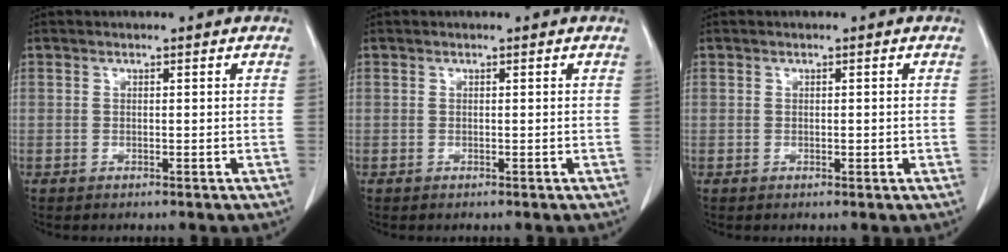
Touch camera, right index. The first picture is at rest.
{"total": 0.0}
{"total": 0.7, "force": [0.0, 0.5, 0.6], "torque": [-0.006, 0.000, 0.002]}